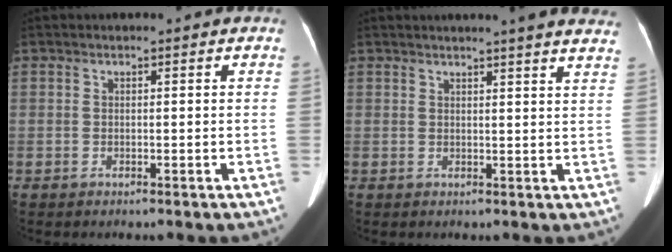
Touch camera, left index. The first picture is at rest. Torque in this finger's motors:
{"motor_torque": [0.06, -0.17, 0.00, 0.05]}